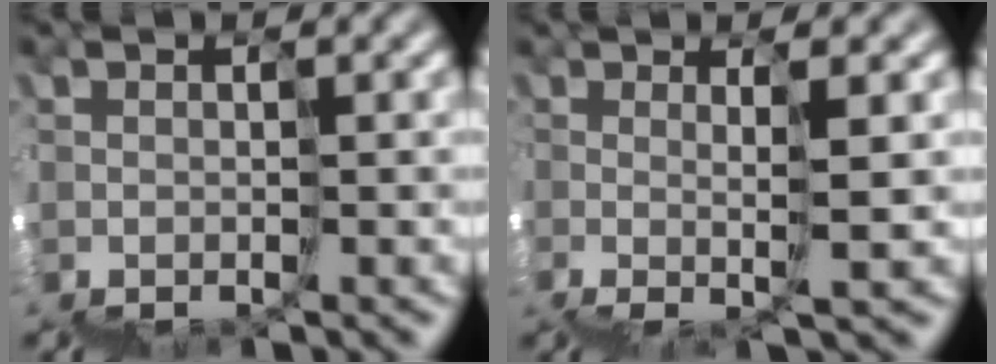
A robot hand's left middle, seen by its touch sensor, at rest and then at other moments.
{"total": 2.6, "force": [2.3, -1.2, 0.6], "torque": [0.018, 0.027, 0.036]}